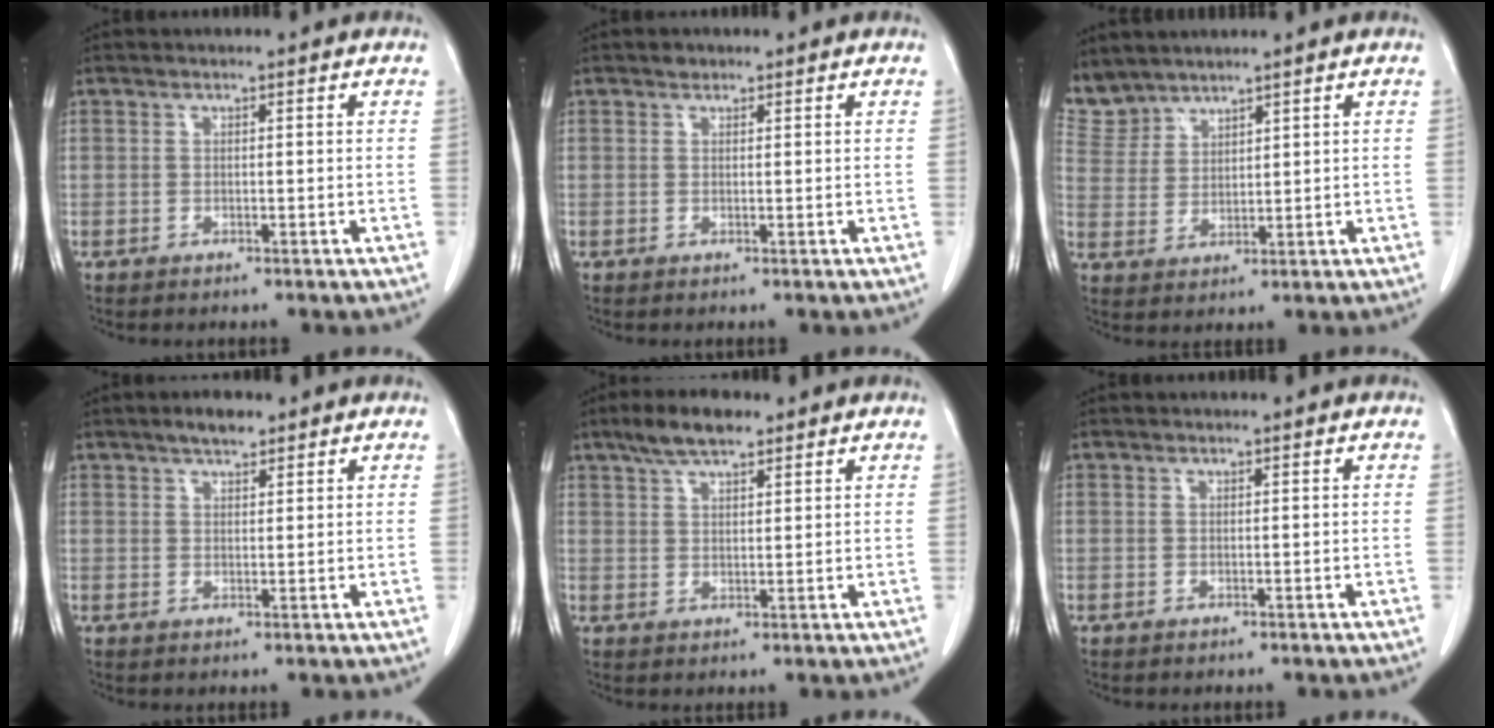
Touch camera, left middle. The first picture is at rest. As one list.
[{"total": 0.8, "force": [0.6, 0.5, 0.1], "torque": [-0.004, 0.004, 0.007]}, {"total": 4.8, "force": [4.7, 1.1, -0.5], "torque": [0.001, 0.007, 0.109]}, {"total": 2.9, "force": [2.2, 1.0, 1.6], "torque": [-0.029, 0.008, 0.035]}, {"total": 5.1, "force": [3.7, 1.7, 3.1], "torque": [-0.065, 0.015, 0.068]}, {"total": 0.0}]